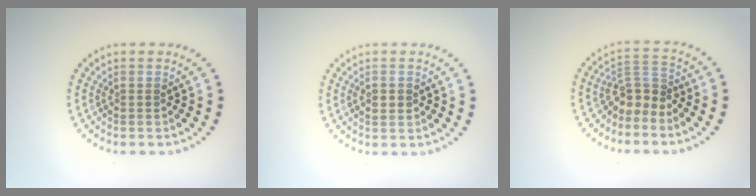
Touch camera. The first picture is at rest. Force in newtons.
{"total": 1.8, "press": 1.8, "slide": 0.1}
{"total": 2.9, "press": 2.2, "slide": 1.9}